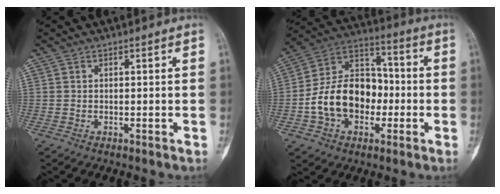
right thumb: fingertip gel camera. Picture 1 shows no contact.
{"total": 16.9, "force": [-3.3, 12.2, 11.2], "torque": [-0.161, 0.044, -0.062]}